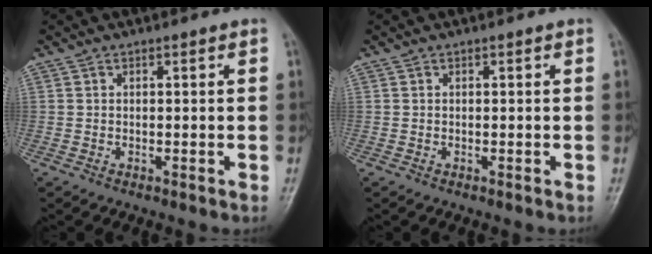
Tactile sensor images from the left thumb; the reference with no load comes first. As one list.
[{"total": 0.0}]